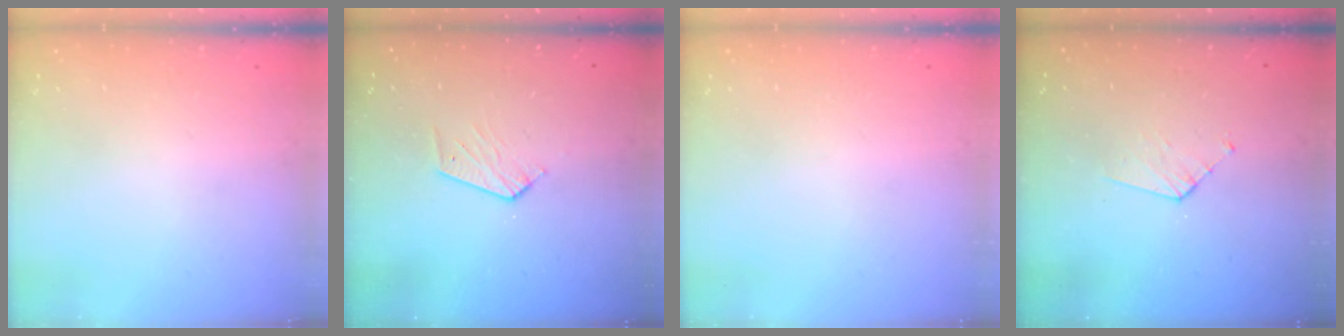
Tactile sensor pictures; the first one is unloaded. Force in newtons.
{"total": 4.7, "press": 4.7, "slide": 0.4}
{"total": 0.0}
{"total": 3.8, "press": 3.7, "slide": 0.3}